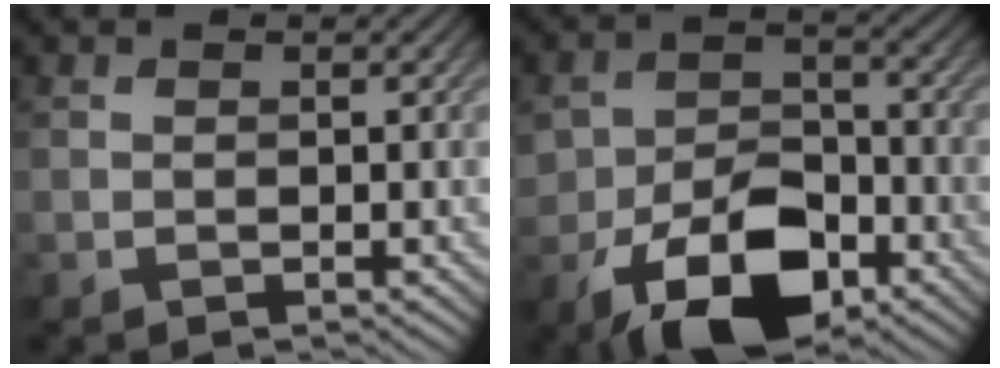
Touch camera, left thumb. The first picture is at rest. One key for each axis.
{"total": 11.2, "fx": -5.8, "fy": 6.5, "fz": 7.1, "tx": -0.137, "ty": -0.017, "tz": -0.098}